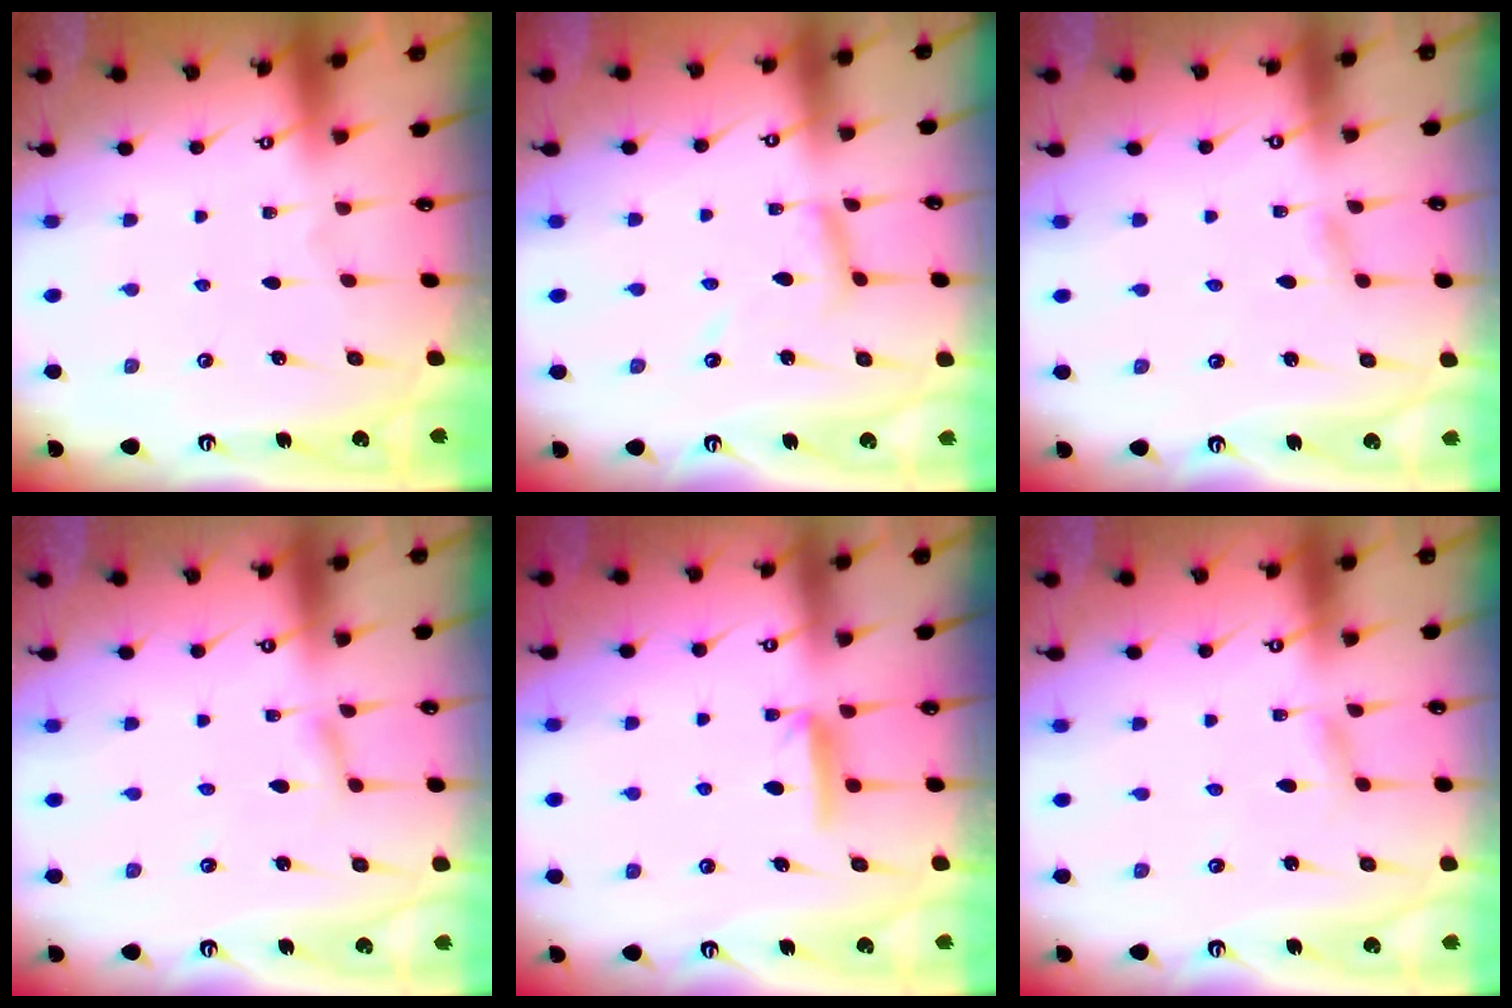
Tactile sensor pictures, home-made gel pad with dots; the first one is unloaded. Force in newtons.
{"total": 7.5, "press": 7.5, "slide": 0.1}
{"total": 1.7, "press": 1.7, "slide": 0.1}
{"total": 1.4, "press": 1.4, "slide": 0.2}
{"total": 5.7, "press": 5.7, "slide": 0.5}
{"total": 2.2, "press": 2.2, "slide": 0.1}